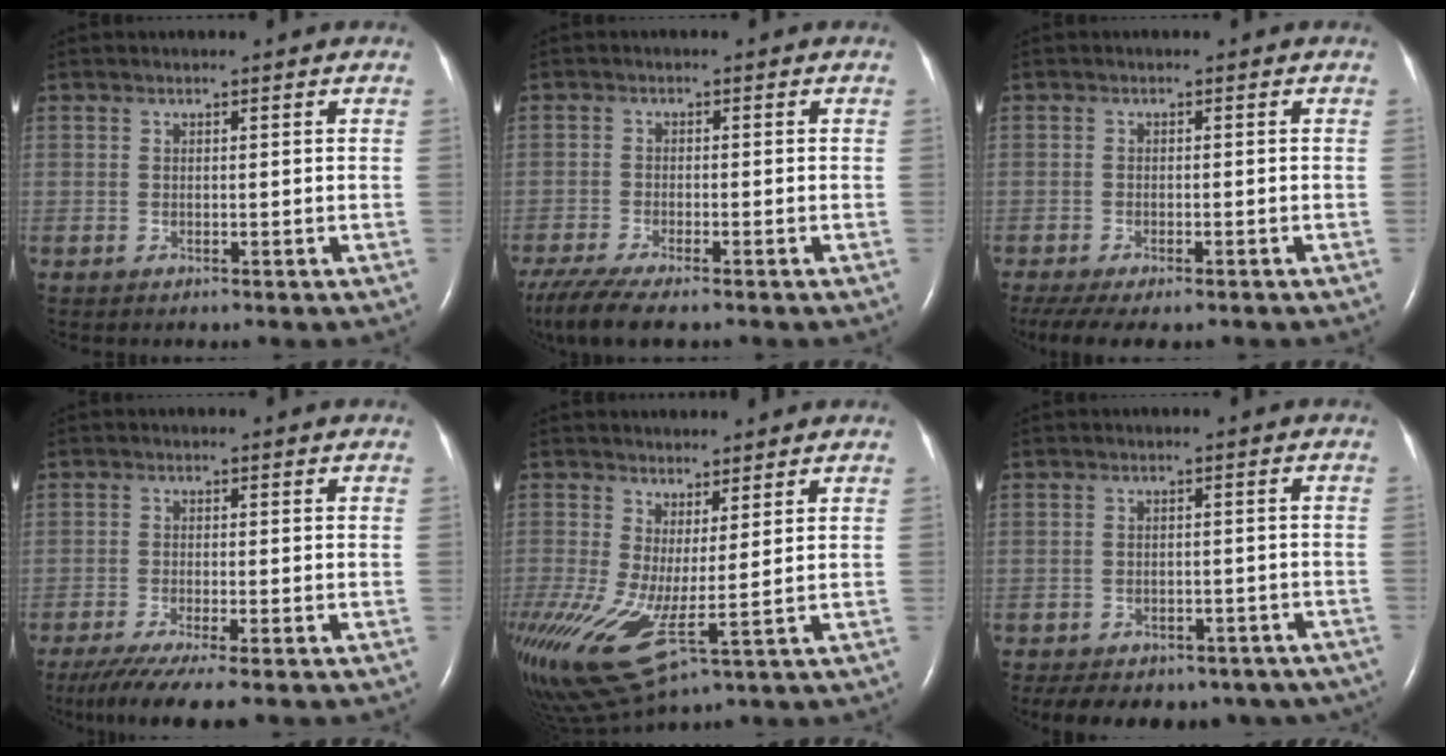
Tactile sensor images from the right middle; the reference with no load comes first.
{"total": 8.4, "force": [-6.7, 1.3, 5.0], "torque": [-0.094, -0.022, -0.115]}
{"total": 9.4, "force": [-7.1, 3.1, 5.4], "torque": [-0.101, -0.009, -0.105]}
{"total": 8.1, "force": [-6.1, 0.3, 5.3], "torque": [-0.089, -0.023, -0.099]}
{"total": 11.2, "force": [-1.3, 2.6, 10.8], "torque": [-0.228, -0.013, -0.002]}
{"total": 17.2, "force": [-12.8, 9.1, 7.0], "torque": [-0.148, 0.000, -0.142]}